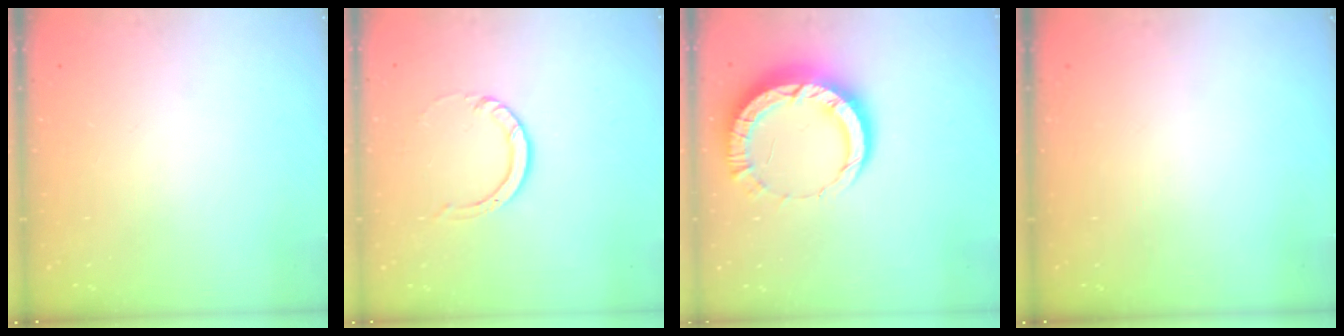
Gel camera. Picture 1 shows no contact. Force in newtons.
{"total": 3.2, "press": 3.2, "slide": 0.3}
{"total": 10.4, "press": 10.4, "slide": 1.0}
{"total": 0.0}